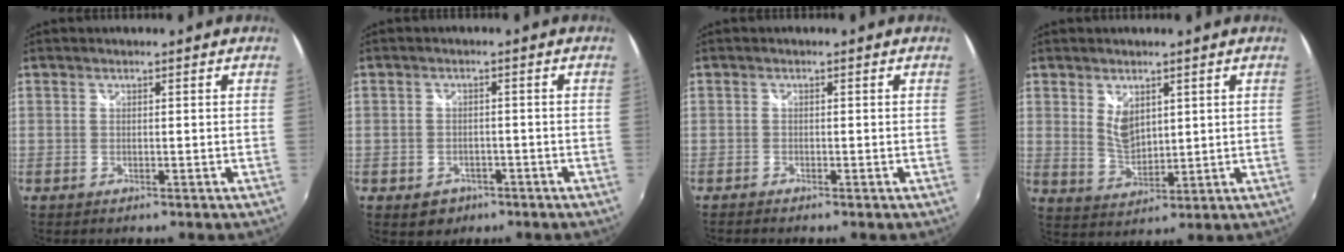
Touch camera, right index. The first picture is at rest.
{"total": 4.3, "force": [-2.3, 3.4, 1.3], "torque": [-0.035, 0.000, -0.028]}
{"total": 1.1, "force": [-1.0, 0.2, 0.3], "torque": [-0.012, -0.007, -0.021]}
{"total": 5.4, "force": [2.2, 3.2, 3.7], "torque": [-0.059, -0.005, 0.045]}